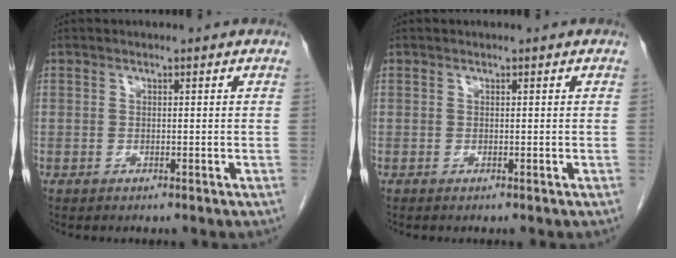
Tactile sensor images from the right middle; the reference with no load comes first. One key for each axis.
{"total": 0.0}